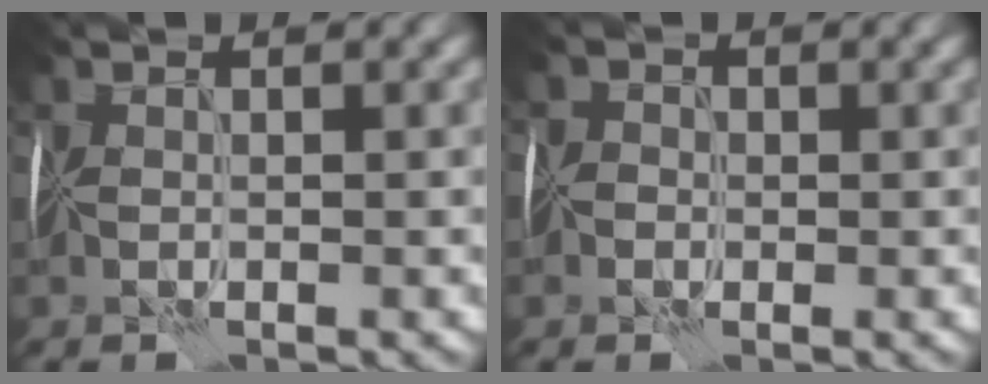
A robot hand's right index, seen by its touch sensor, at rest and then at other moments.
{"total": 1.0, "force": [-0.5, 0.9, 0.2], "torque": [0.012, 0.006, -0.021]}